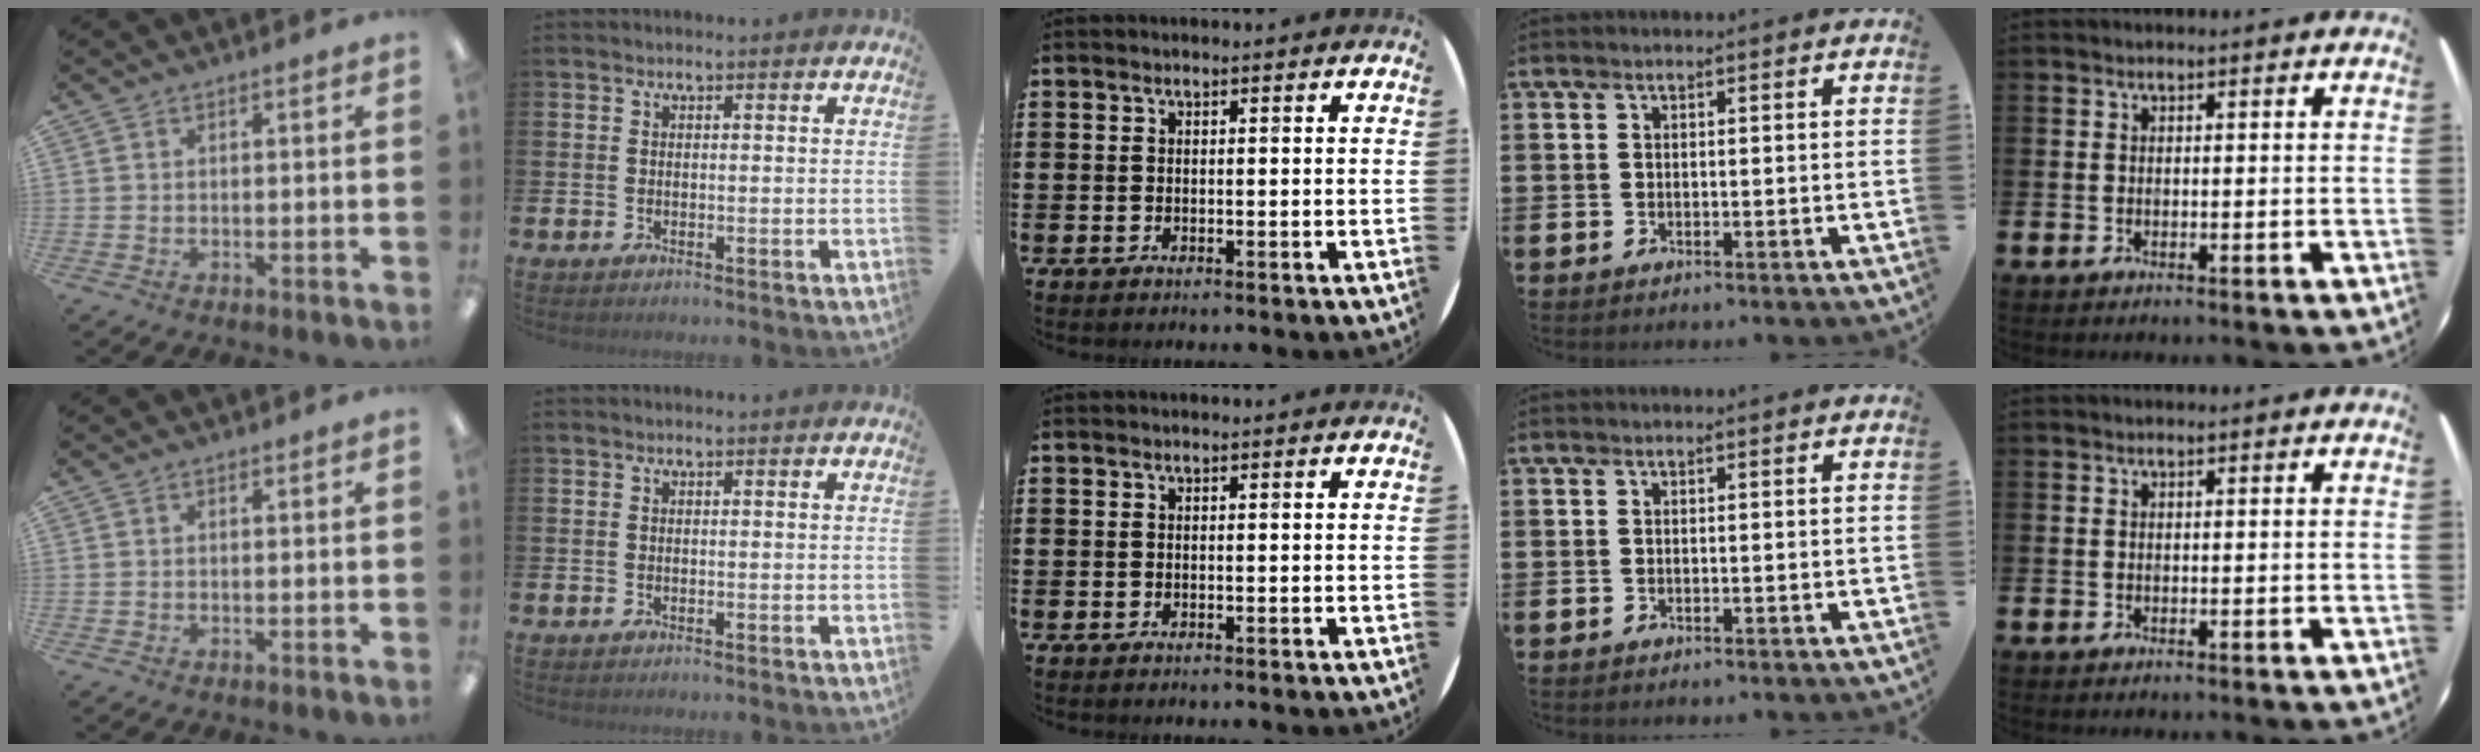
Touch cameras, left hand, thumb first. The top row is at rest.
{}